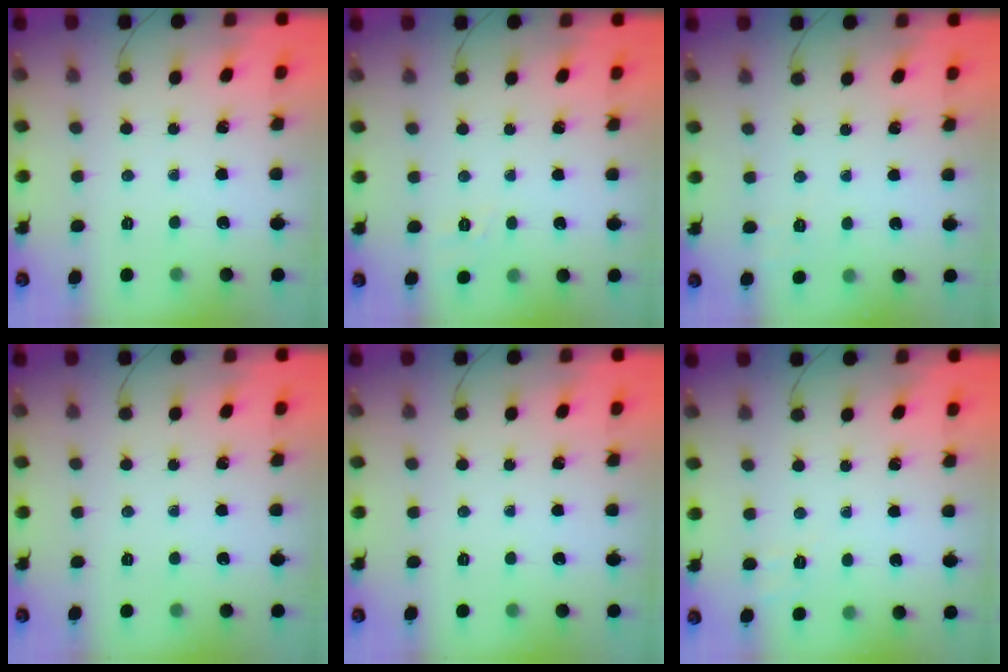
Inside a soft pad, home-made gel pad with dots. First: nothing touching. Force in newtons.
{"total": 6.6, "press": 6.3, "slide": 2.0}
{"total": 1.6, "press": 0.1, "slide": 1.6}
{"total": 0.0}
{"total": 0.0}
{"total": 2.4, "press": 1.7, "slide": 1.7}